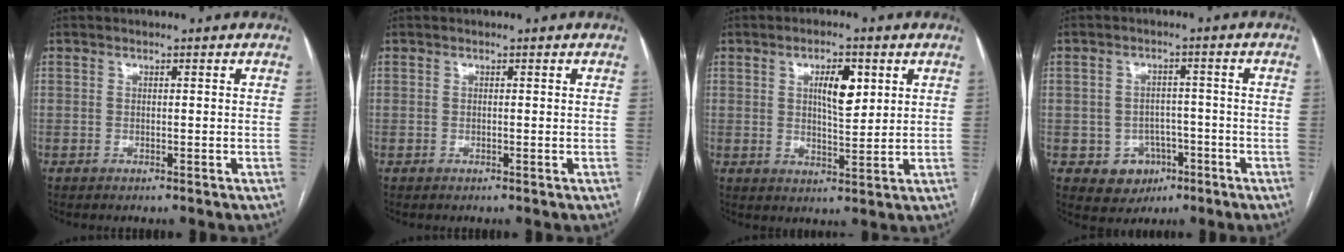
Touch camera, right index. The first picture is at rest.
{"total": 0.0}
{"total": 5.9, "force": [2.1, 1.9, 5.2], "torque": [-0.088, 0.003, 0.038]}
{"total": 5.5, "force": [-2.3, 4.9, 1.3], "torque": [-0.014, 0.009, -0.021]}